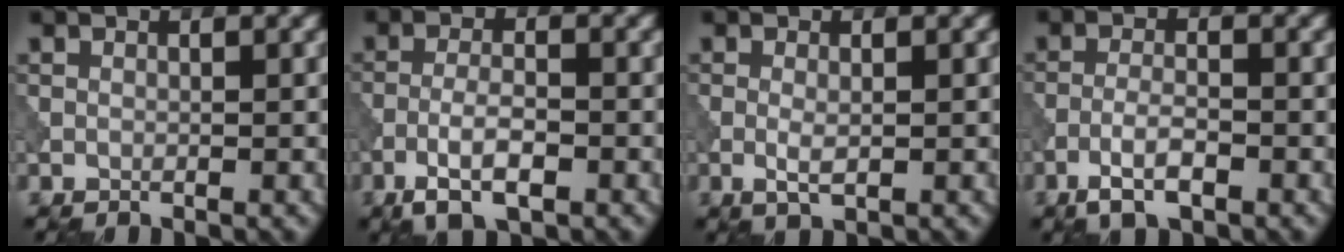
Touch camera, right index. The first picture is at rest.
{"total": 4.2, "force": [-2.1, 1.4, 3.3], "torque": [-0.065, 0.000, -0.044]}
{"total": 1.6, "force": [-0.3, 0.6, 1.5], "torque": [-0.031, -0.003, -0.006]}
{"total": 3.2, "force": [-1.8, 1.0, 2.5], "torque": [-0.053, 0.002, -0.040]}